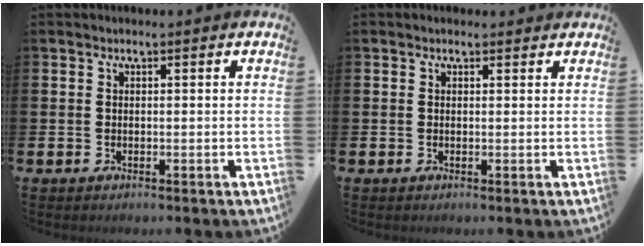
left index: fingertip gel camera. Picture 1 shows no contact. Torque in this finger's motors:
{"motor_torque": [0.69, -0.65, 0.03, -0.01]}